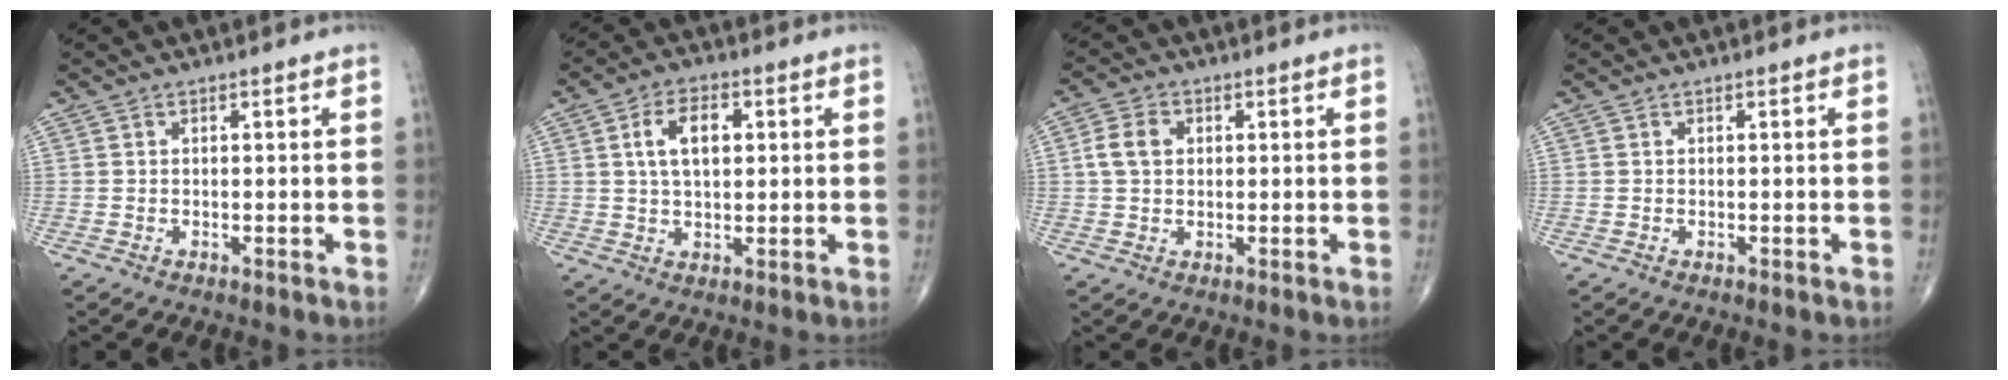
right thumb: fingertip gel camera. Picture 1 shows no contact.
{"total": 7.7, "force": [1.8, 4.4, 6.1], "torque": [-0.099, 0.005, 0.031]}
{"total": 4.9, "force": [0.8, 3.7, 3.1], "torque": [-0.057, 0.008, 0.011]}
{"total": 0.0}